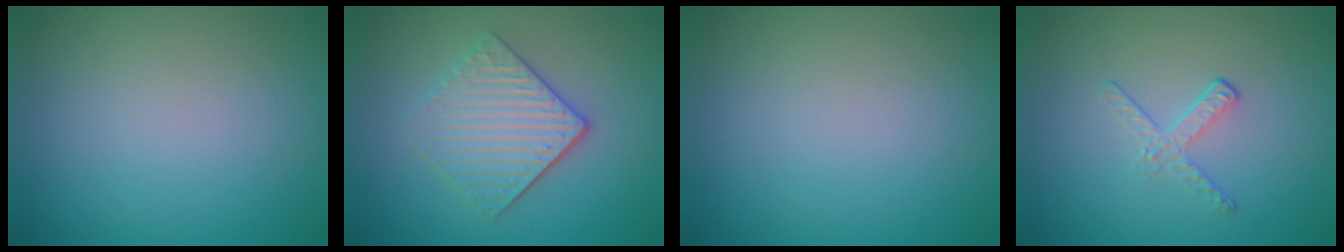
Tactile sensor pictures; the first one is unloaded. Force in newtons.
{"total": 4.0, "press": 3.3, "slide": 2.3}
{"total": 0.0}
{"total": 1.7, "press": 0.7, "slide": 1.5}